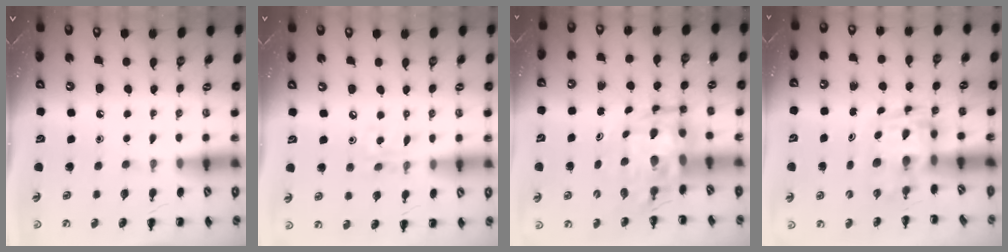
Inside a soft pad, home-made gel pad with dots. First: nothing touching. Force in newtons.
{"total": 4.6, "press": 4.4, "slide": 1.1}
{"total": 7.2, "press": 6.9, "slide": 2.1}
{"total": 3.4, "press": 3.4, "slide": 0.6}